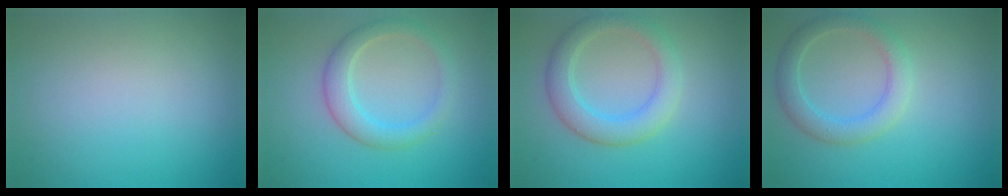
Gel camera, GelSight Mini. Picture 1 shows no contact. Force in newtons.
{"total": 2.8, "press": 2.8, "slide": 0.2}
{"total": 3.6, "press": 3.6, "slide": 0.1}
{"total": 3.1, "press": 3.1, "slide": 0.1}